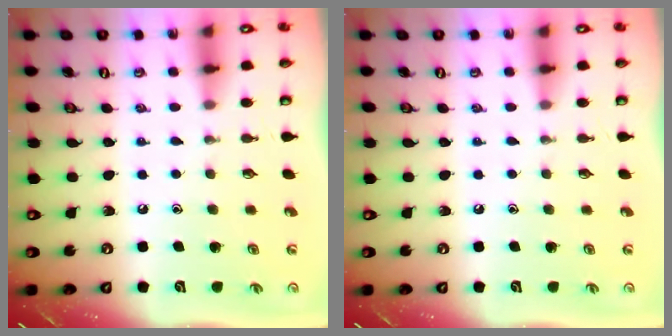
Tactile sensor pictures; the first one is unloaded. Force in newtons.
{"total": 0.0}